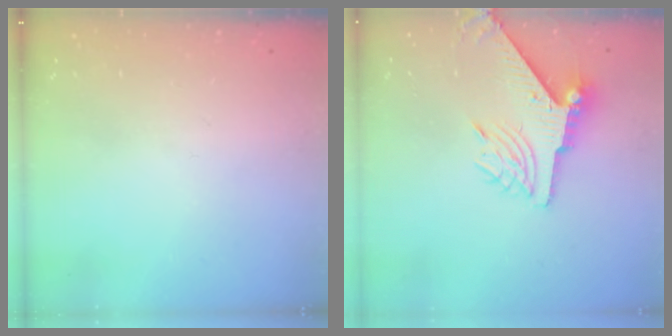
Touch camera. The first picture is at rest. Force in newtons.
{"total": 9.4, "press": 9.4, "slide": 1.2}